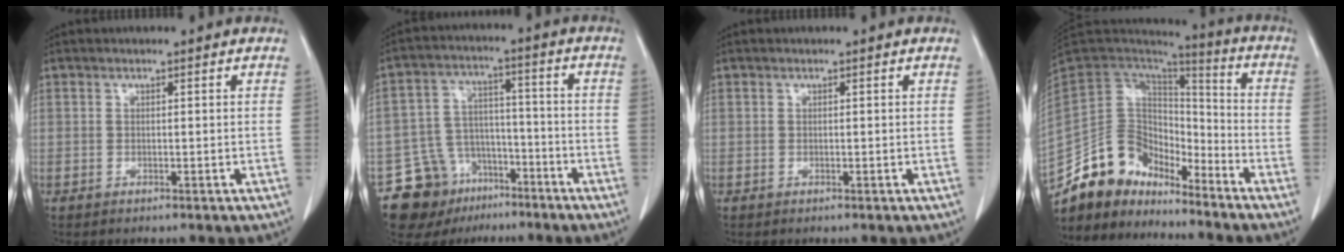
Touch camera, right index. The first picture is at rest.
{"total": 12.3, "force": [-8.4, 8.4, 3.3], "torque": [-0.060, 0.047, -0.131]}
{"total": 0.0}
{"total": 12.9, "force": [-11.0, 6.3, 2.6], "torque": [-0.045, 0.066, -0.206]}